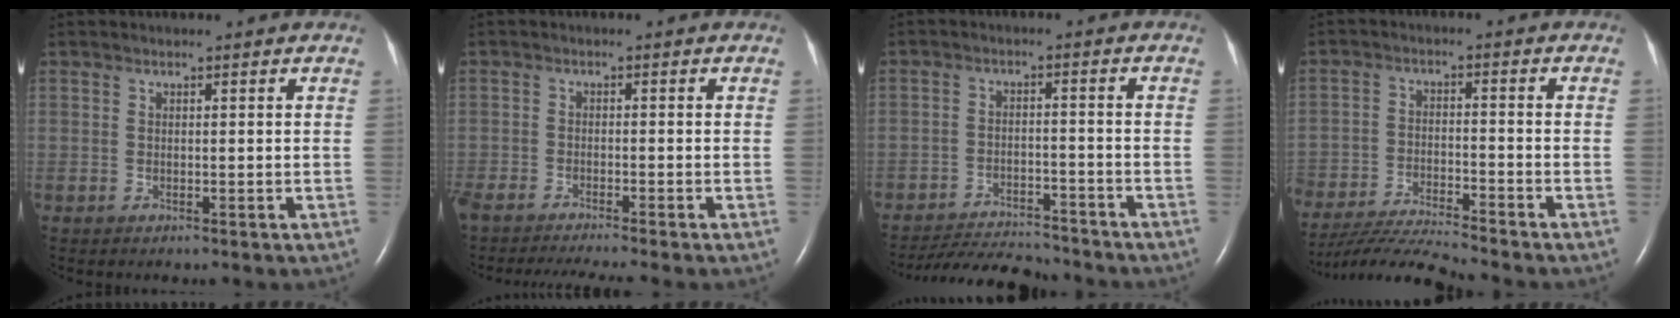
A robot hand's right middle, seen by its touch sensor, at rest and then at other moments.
{"total": 9.7, "force": [-8.7, -0.4, 4.3], "torque": [-0.055, -0.021, -0.137]}
{"total": 11.1, "force": [-10.7, 1.4, 2.6], "torque": [-0.041, -0.009, -0.163]}
{"total": 10.3, "force": [-9.9, -1.4, 2.6], "torque": [-0.040, -0.013, -0.177]}